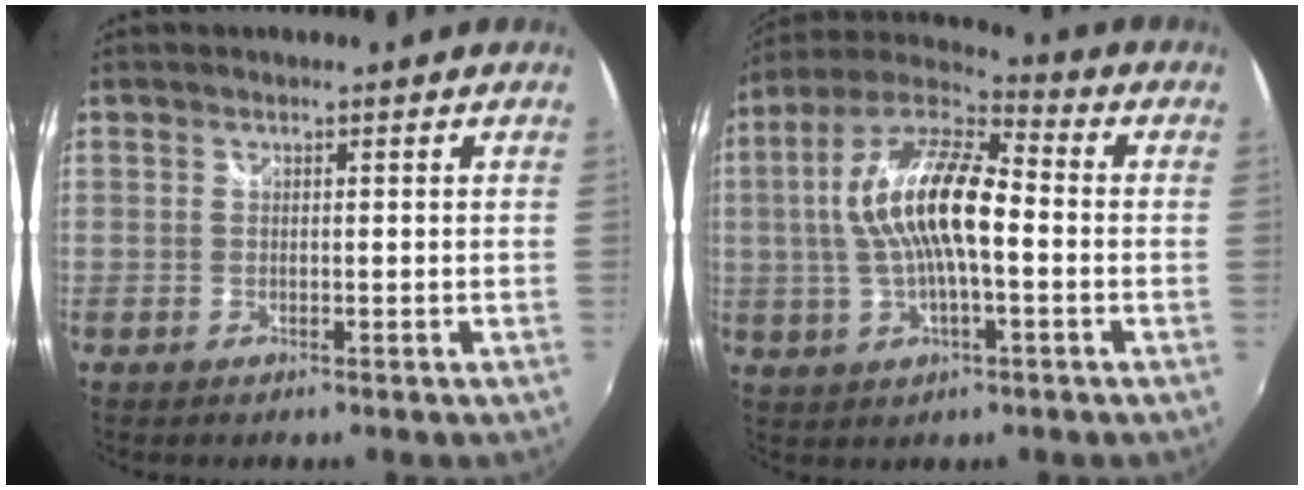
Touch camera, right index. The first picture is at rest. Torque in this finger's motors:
{"motor_torque": [1.50, -0.64, 1.05, 0.21]}